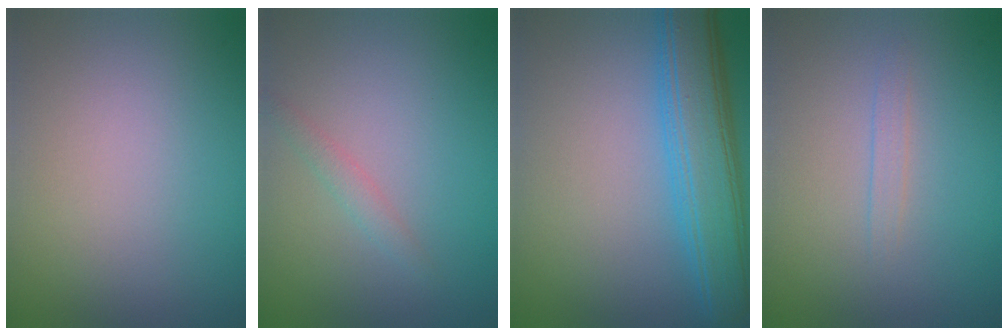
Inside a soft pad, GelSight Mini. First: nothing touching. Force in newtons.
{"total": 1.1, "press": 1.1, "slide": 0.1}
{"total": 6.3, "press": 6.3, "slide": 0.1}
{"total": 0.9, "press": 0.8, "slide": 0.1}